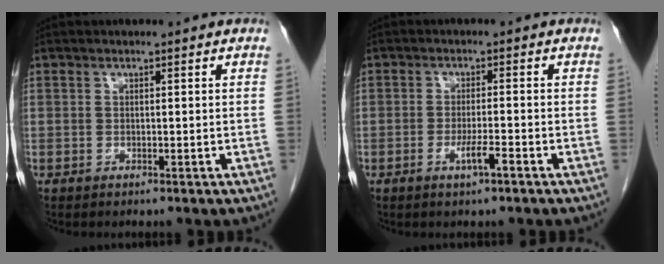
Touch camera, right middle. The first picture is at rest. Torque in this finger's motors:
{"motor_torque": [0.49, -0.18, 0.02, 0.05]}